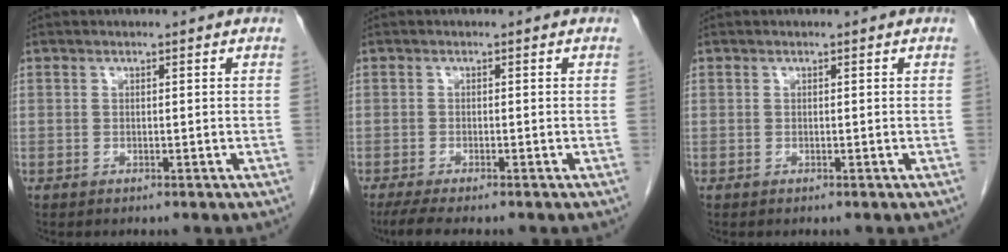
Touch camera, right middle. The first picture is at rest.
{"total": 4.4, "force": [-3.5, 0.4, 2.6], "torque": [-0.045, -0.012, -0.056]}
{"total": 0.0}